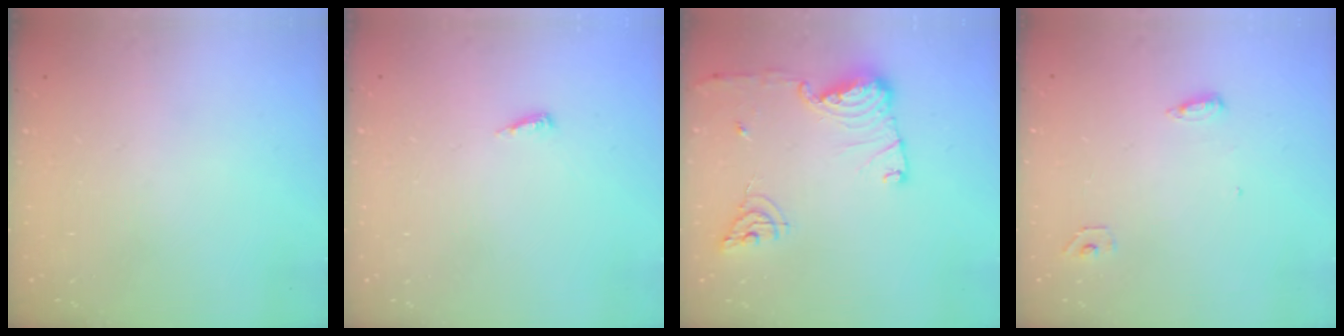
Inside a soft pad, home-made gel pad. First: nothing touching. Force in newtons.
{"total": 3.8, "press": 3.8, "slide": 0.4}
{"total": 13.7, "press": 13.6, "slide": 1.5}
{"total": 5.1, "press": 4.9, "slide": 1.4}